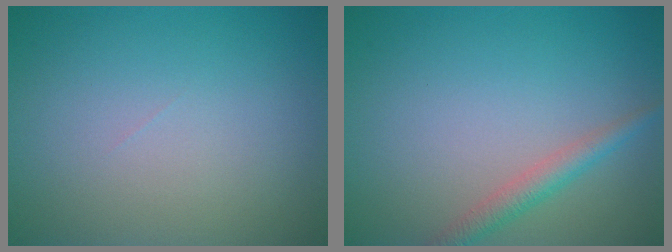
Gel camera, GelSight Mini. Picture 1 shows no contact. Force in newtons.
{"total": 2.1, "press": 2.1, "slide": 0.0}